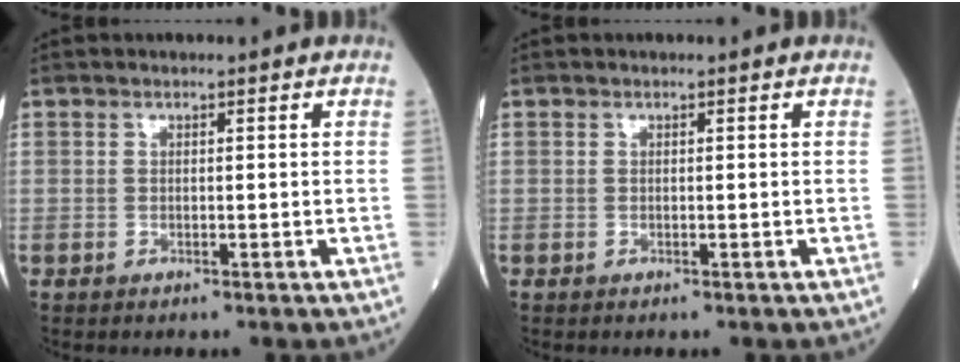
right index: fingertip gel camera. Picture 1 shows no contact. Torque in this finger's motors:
{"motor_torque": [0.00, 0.00, 0.00, 0.00]}